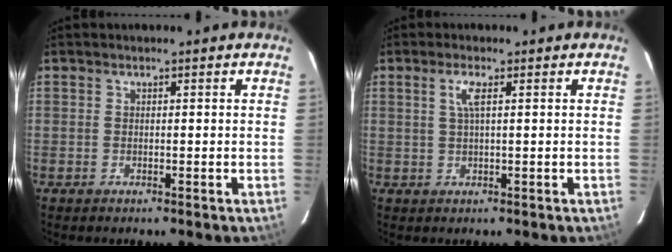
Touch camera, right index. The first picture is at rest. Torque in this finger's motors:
{"motor_torque": [0.10, -0.03, 0.15, 0.05]}